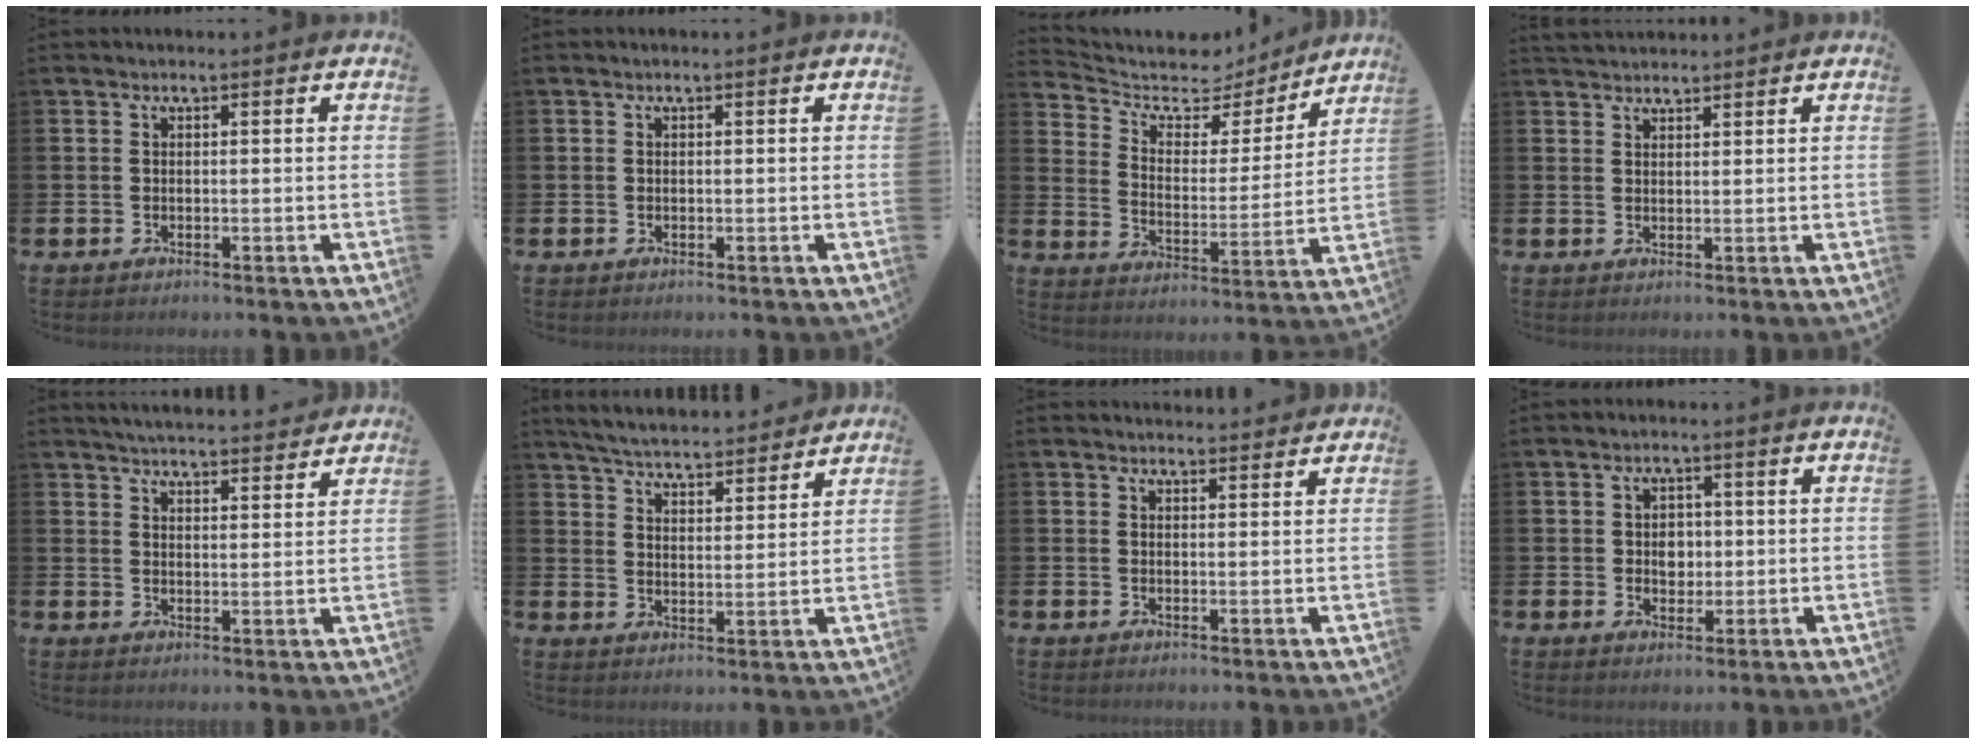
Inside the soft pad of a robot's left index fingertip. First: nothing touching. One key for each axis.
{"total": 0.0}
{"total": 6.3, "fx": 5.3, "fy": 2.9, "fz": 1.5, "tx": -0.058, "ty": -0.042, "tz": 0.086}
{"total": 2.3, "fx": 2.2, "fy": 0.6, "fz": 0.1, "tx": 0.004, "ty": -0.010, "tz": 0.040}
{"total": 4.7, "fx": 4.7, "fy": 0.1, "fz": 0.2, "tx": -0.013, "ty": -0.031, "tz": 0.083}
{"total": 5.7, "fx": 5.6, "fy": 0.6, "fz": 0.7, "tx": -0.038, "ty": -0.038, "tz": 0.098}
{"total": 2.0, "fx": 2.0, "fy": 0.3, "fz": -0.1, "tx": 0.010, "ty": -0.012, "tz": 0.034}
{"total": 2.8, "fx": 0.3, "fy": 2.3, "fz": 1.5, "tx": -0.010, "ty": 0.000, "tz": -0.002}